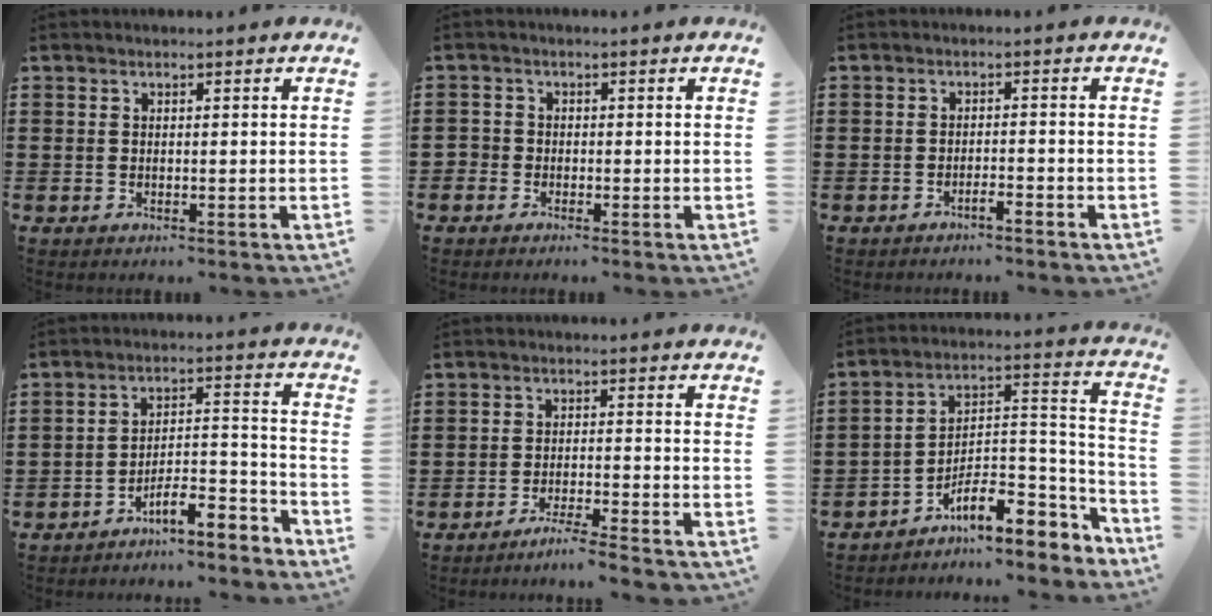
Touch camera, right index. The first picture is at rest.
{"total": 1.3, "force": [-1.0, 0.8, 0.1], "torque": [-0.006, 0.002, -0.022]}
{"total": 1.8, "force": [-1.6, -0.1, 0.7], "torque": [-0.016, 0.000, -0.031]}
{"total": 7.2, "force": [-6.1, 1.4, 3.6], "torque": [-0.056, 0.004, -0.116]}
{"total": 3.6, "force": [-3.3, -0.6, 1.2], "torque": [-0.020, -0.004, -0.065]}
{"total": 9.6, "force": [-6.5, 4.1, 5.8], "torque": [-0.092, 0.007, -0.117]}